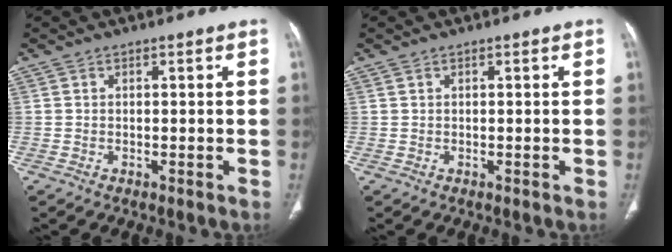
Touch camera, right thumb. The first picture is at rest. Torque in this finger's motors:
{"motor_torque": [-0.42, -0.15, 0.35, 0.07, -0.01]}